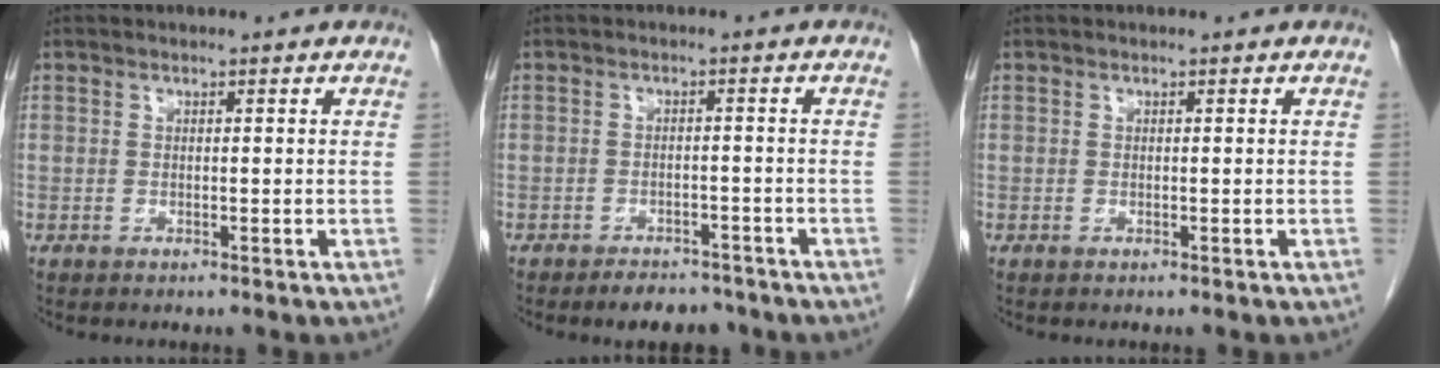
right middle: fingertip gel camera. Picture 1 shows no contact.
{"total": 4.6, "force": [-4.0, 1.9, 1.4], "torque": [-0.018, 0.000, -0.055]}
{"total": 0.0}